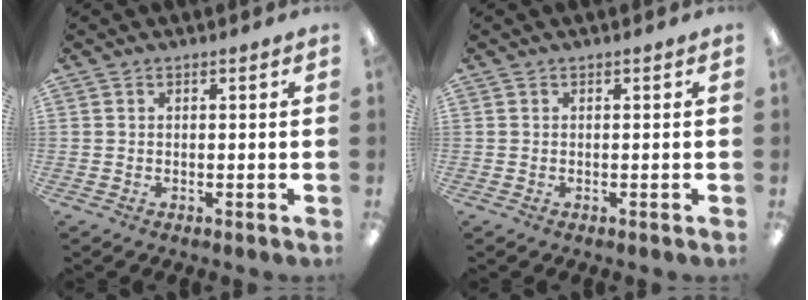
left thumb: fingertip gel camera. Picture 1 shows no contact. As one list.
[{"total": 0.0}]